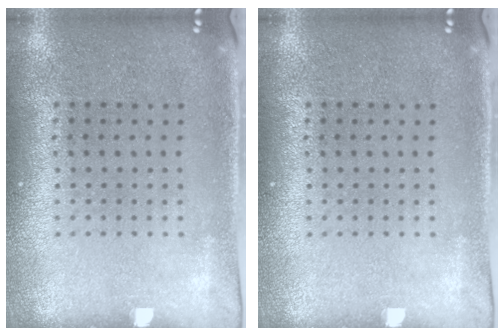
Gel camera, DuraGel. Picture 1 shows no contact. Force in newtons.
{"total": 0.0}